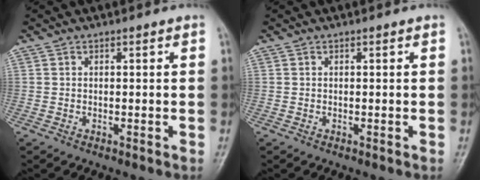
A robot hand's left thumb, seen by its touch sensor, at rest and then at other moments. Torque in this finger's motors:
{"motor_torque": [-0.27, 0.27, -0.23, -0.24, 0.00]}